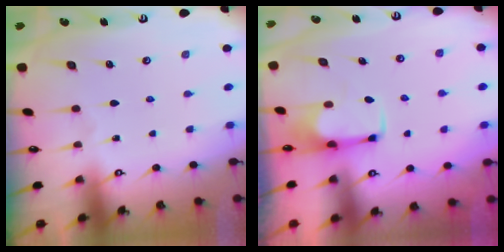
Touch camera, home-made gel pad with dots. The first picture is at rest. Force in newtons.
{"total": 2.5, "press": 2.3, "slide": 0.9}